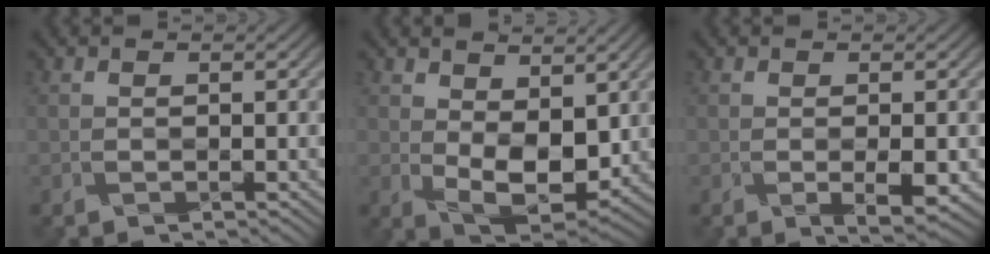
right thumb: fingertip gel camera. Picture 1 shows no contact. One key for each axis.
{"total": 6.9, "fx": 1.4, "fy": 4.0, "fz": 5.5, "tx": -0.112, "ty": -0.018, "tz": 0.039}
{"total": 2.6, "fx": -0.6, "fy": 0.6, "fz": 2.4, "tx": -0.046, "ty": -0.006, "tz": -0.002}